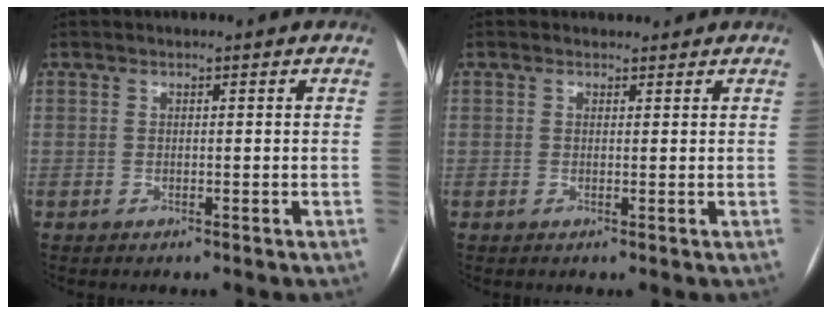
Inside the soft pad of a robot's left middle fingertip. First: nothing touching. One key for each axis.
{"total": 1.3, "fx": 1.1, "fy": 0.7, "fz": 0.0, "tx": -0.003, "ty": 0.011, "tz": 0.014}